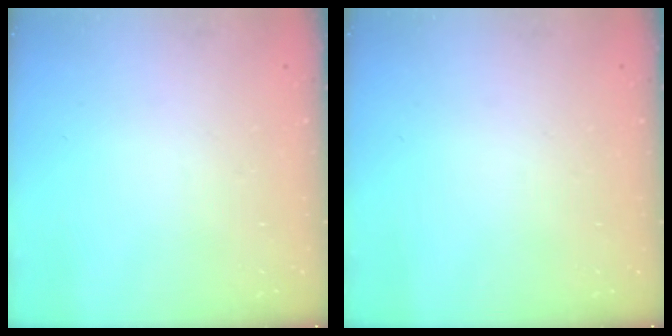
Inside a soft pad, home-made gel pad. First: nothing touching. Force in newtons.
{"total": 0.0}